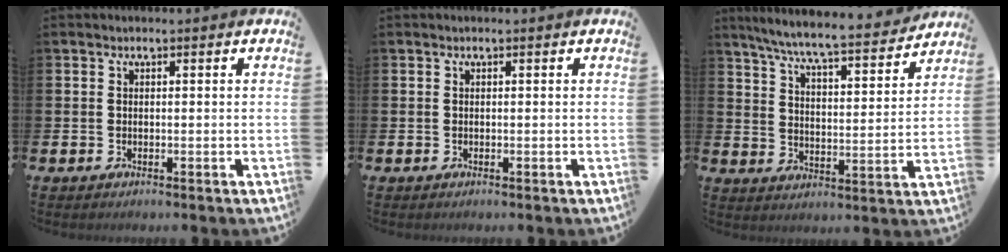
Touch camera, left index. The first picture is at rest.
{"total": 0.0}
{"total": 7.6, "force": [7.0, 0.3, 2.9], "torque": [-0.076, -0.053, 0.116]}